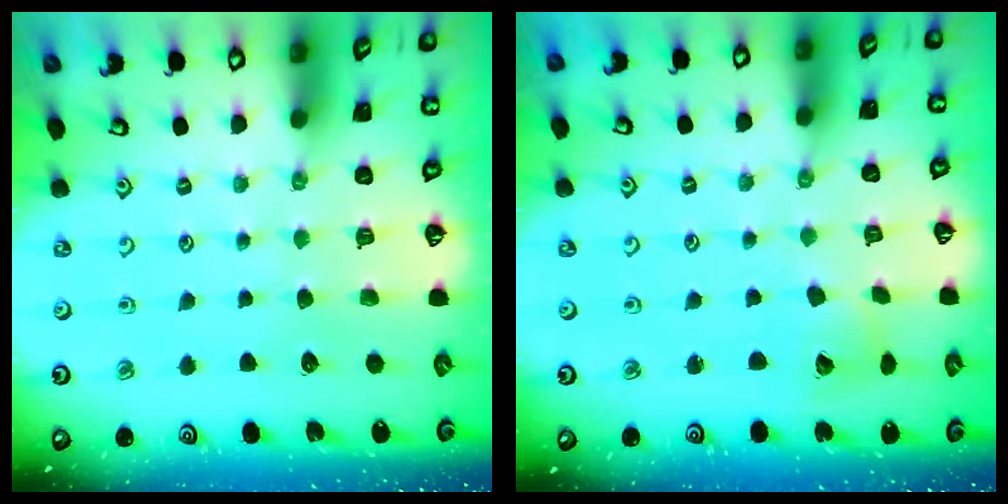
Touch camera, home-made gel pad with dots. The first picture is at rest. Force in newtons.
{"total": 6.1, "press": 6.0, "slide": 0.7}